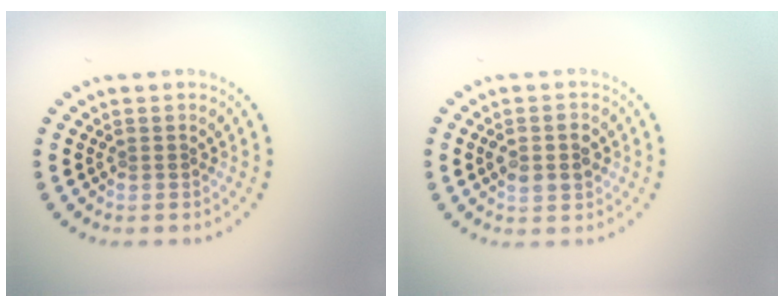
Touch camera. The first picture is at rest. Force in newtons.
{"total": 2.7, "press": 2.7, "slide": 0.1}